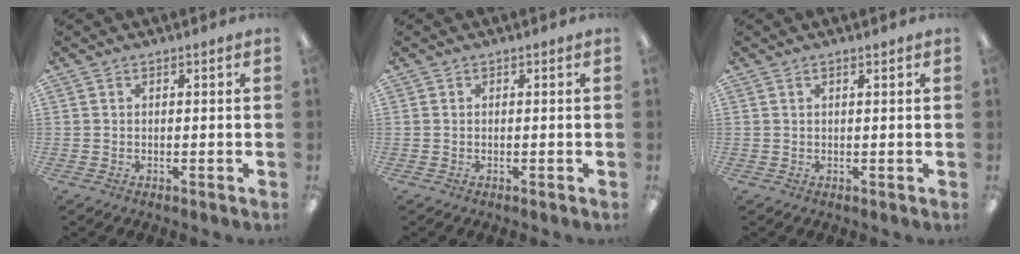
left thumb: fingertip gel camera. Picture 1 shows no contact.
{"total": 0.0}
{"total": 1.2, "force": [0.6, 0.1, 1.0], "torque": [-0.021, 0.000, 0.010]}